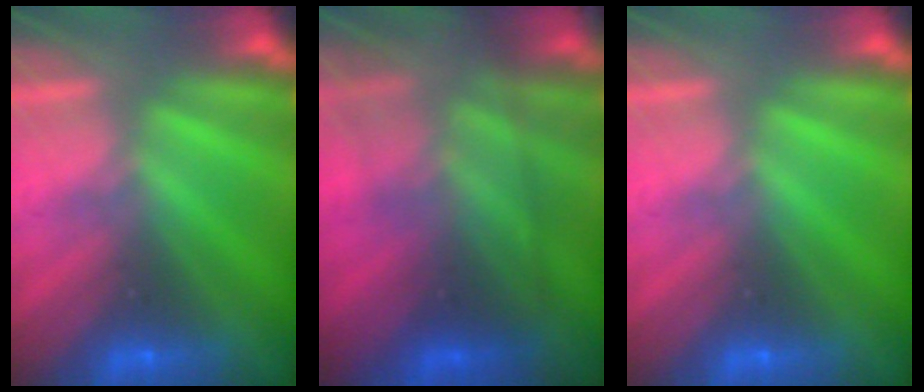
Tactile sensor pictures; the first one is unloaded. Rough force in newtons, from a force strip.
{"total": 4.9}
{"total": 0.0}